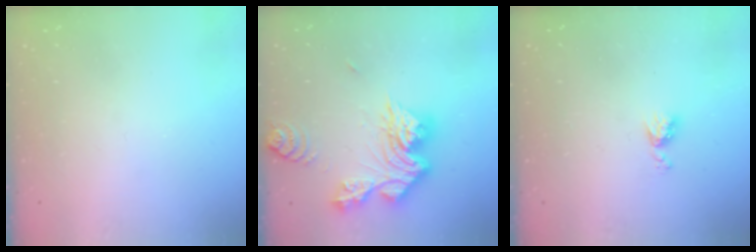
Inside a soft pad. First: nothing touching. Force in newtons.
{"total": 17.0, "press": 16.9, "slide": 1.8}
{"total": 4.9, "press": 4.9, "slide": 0.6}